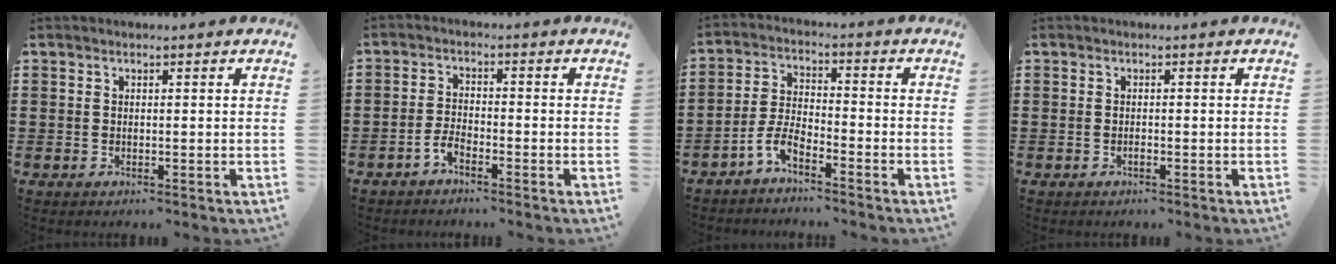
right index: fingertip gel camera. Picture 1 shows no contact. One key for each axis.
{"total": 2.7, "fx": -2.2, "fy": 0.6, "fz": 1.5, "tx": -0.036, "ty": 0.002, "tz": -0.045}
{"total": 4.7, "fx": -4.0, "fy": 0.8, "fz": 2.4, "tx": -0.066, "ty": -0.003, "tz": -0.084}
{"total": 0.6, "fx": -0.5, "fy": 0.1, "fz": 0.3, "tx": -0.007, "ty": -0.003, "tz": -0.008}